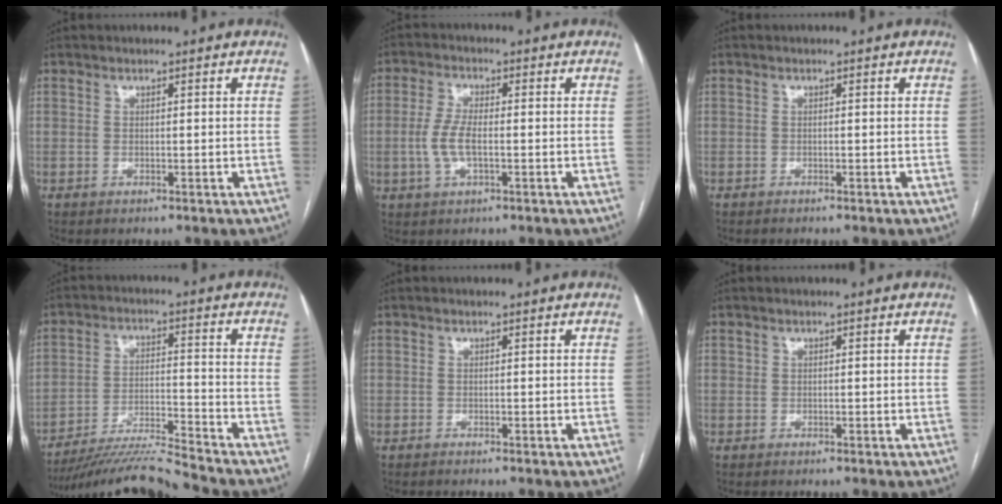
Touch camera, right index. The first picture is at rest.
{"total": 4.9, "force": [-0.7, 1.6, 4.6], "torque": [-0.110, 0.001, -0.016]}
{"total": 0.9, "force": [-0.9, -0.1, 0.3], "torque": [-0.004, -0.001, -0.013]}
{"total": 11.2, "force": [-10.7, -2.5, 2.3], "torque": [-0.036, 0.002, -0.194]}
{"total": 1.2, "force": [-1.1, -0.1, 0.4], "torque": [-0.005, -0.001, -0.014]}
{"total": 0.0}